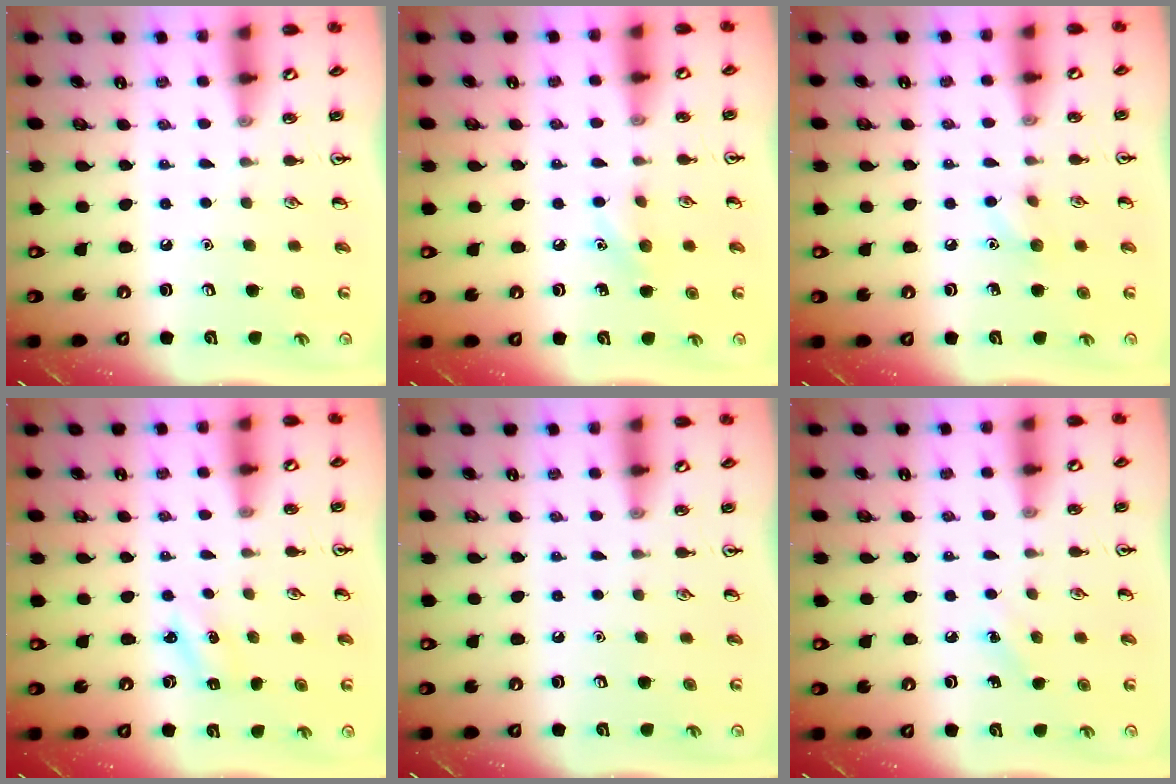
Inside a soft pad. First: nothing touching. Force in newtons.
{"total": 6.7, "press": 6.4, "slide": 1.9}
{"total": 5.8, "press": 5.6, "slide": 1.7}
{"total": 1.8, "press": 1.7, "slide": 0.7}
{"total": 0.0}
{"total": 5.2, "press": 4.9, "slide": 1.7}